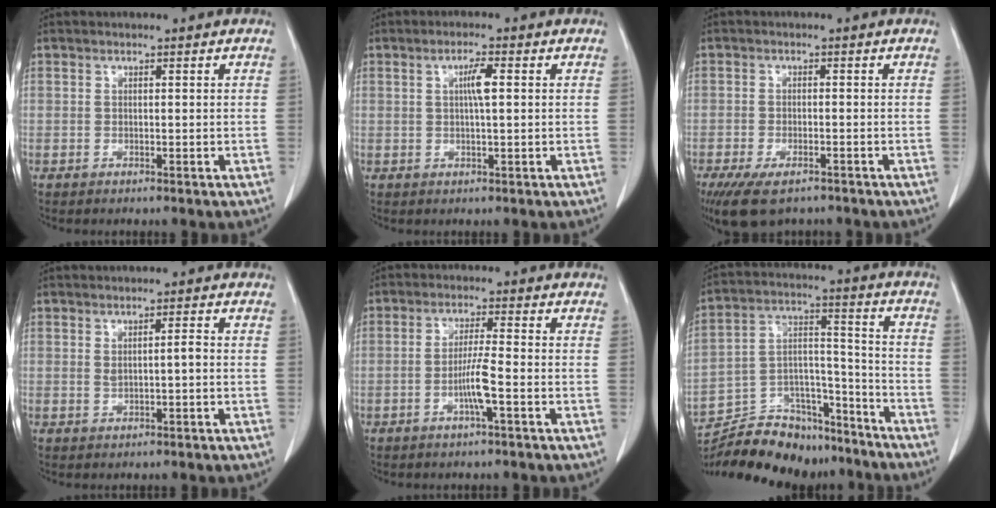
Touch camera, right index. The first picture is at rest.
{"total": 3.1, "force": [0.6, 0.2, 3.0], "torque": [-0.055, 0.001, 0.010]}
{"total": 8.4, "force": [-6.0, 3.1, 4.9], "torque": [-0.083, -0.012, -0.093]}
{"total": 1.9, "force": [0.1, 0.3, 1.9], "torque": [-0.037, 0.002, 0.006]}
{"total": 4.5, "force": [-1.6, -0.4, 4.2], "torque": [-0.084, -0.001, -0.032]}
{"total": 20.4, "force": [-18.4, 6.8, 5.6], "torque": [-0.123, 0.031, -0.288]}